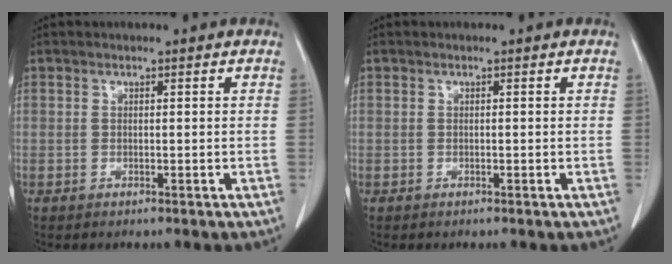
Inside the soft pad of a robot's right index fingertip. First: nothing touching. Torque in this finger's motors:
{"motor_torque": [0.00, 0.00, 0.00, 0.00]}